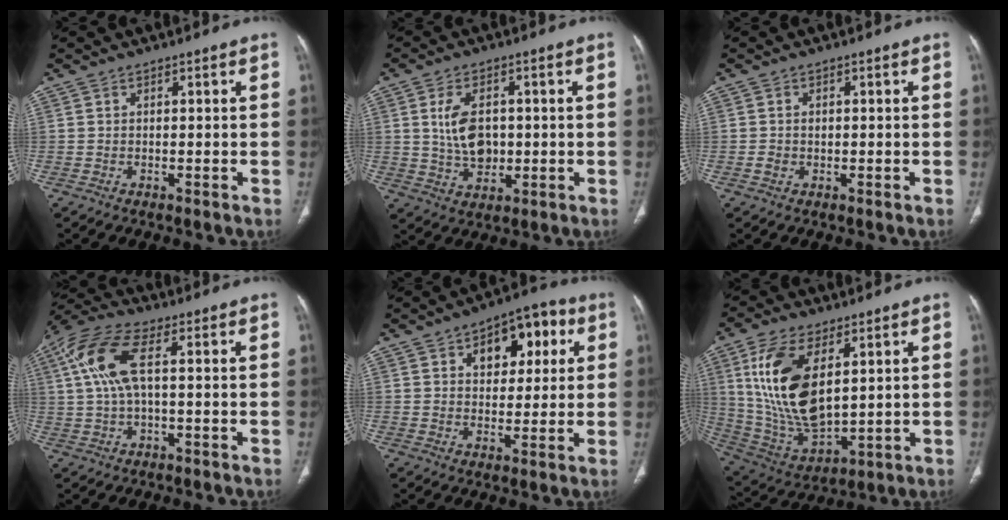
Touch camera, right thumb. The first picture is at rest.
{"total": 8.0, "force": [1.0, 5.2, 6.0], "torque": [-0.096, -0.003, 0.028]}
{"total": 1.4, "force": [0.0, 1.1, 0.8], "torque": [-0.014, 0.003, 0.005]}
{"total": 10.7, "force": [2.3, 4.1, 9.6], "torque": [-0.231, 0.029, 0.041]}
{"total": 12.1, "force": [4.5, 7.2, 8.6], "torque": [-0.070, 0.008, 0.061]}
{"total": 18.6, "force": [5.6, 9.2, 15.1], "torque": [-0.291, -0.025, 0.121]}